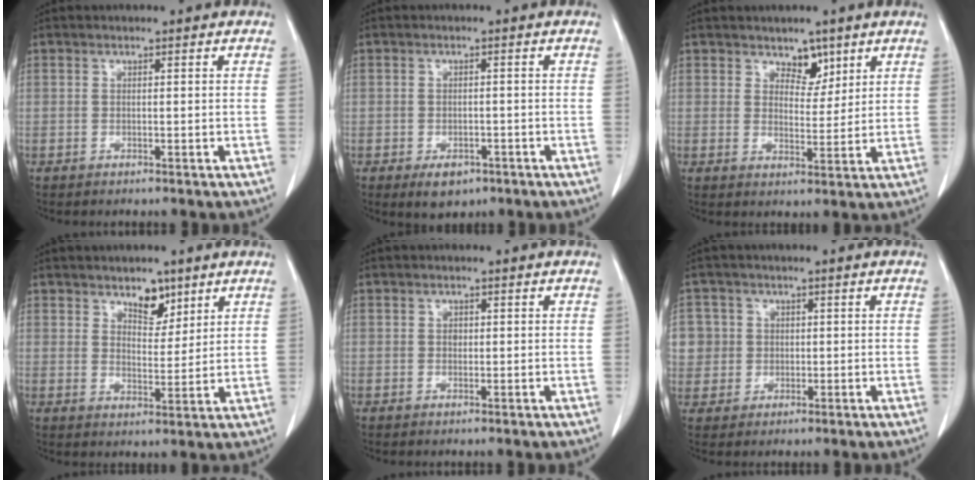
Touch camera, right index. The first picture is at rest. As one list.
[{"total": 3.7, "force": [-2.2, 2.3, 2.0], "torque": [-0.028, 0.000, -0.021]}, {"total": 4.0, "force": [2.8, 2.3, 1.7], "torque": [-0.017, -0.004, 0.047]}, {"total": 4.8, "force": [3.3, 2.5, 2.4], "torque": [-0.031, -0.003, 0.056]}, {"total": 0.8, "force": [0.1, 0.7, 0.4], "torque": [-0.007, 0.002, 0.002]}, {"total": 7.2, "force": [1.1, 7.1, 0.7], "torque": [-0.027, 0.027, 0.033]}]